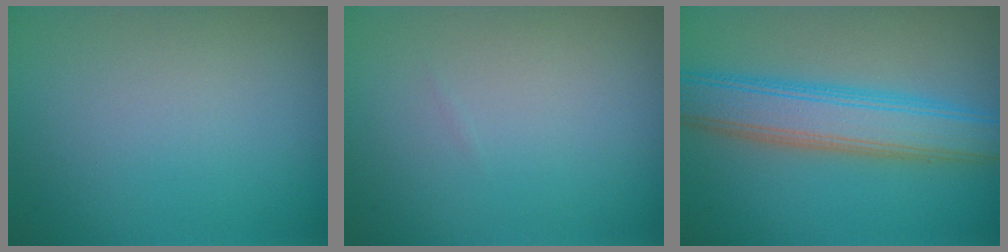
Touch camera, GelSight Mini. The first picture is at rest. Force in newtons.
{"total": 0.0}
{"total": 6.6, "press": 6.6, "slide": 0.1}